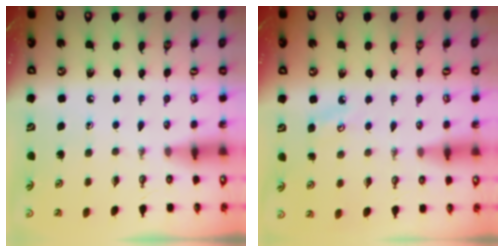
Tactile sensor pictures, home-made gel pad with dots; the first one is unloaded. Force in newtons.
{"total": 4.3, "press": 4.3, "slide": 0.7}